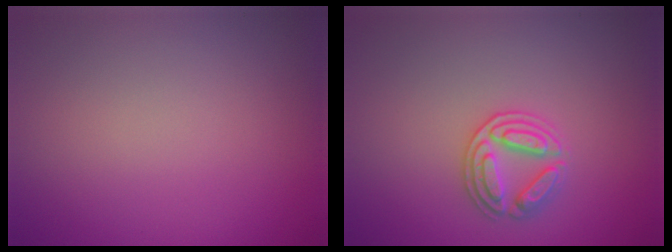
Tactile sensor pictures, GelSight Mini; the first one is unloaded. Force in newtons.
{"total": 2.8, "press": 2.7, "slide": 0.4}